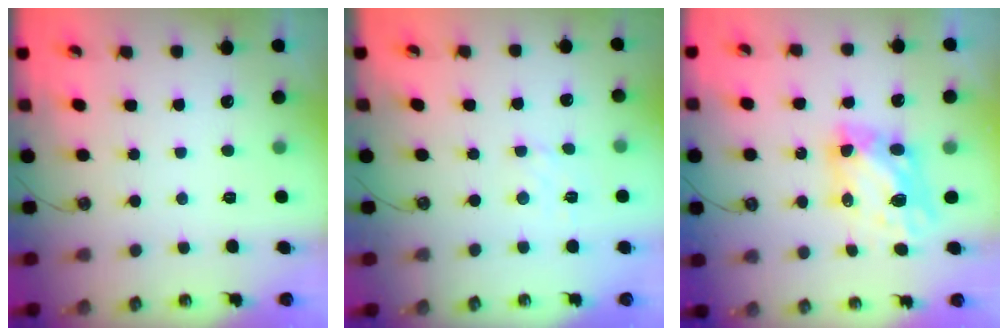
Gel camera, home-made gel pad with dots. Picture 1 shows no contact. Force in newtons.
{"total": 2.5, "press": 2.4, "slide": 0.4}
{"total": 6.7, "press": 6.7, "slide": 0.6}